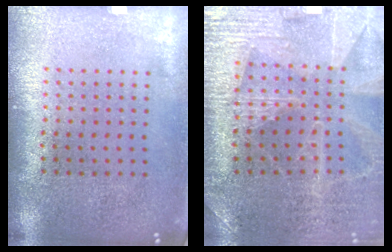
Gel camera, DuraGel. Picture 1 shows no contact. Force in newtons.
{"total": 3.0, "press": 3.0, "slide": 0.4}